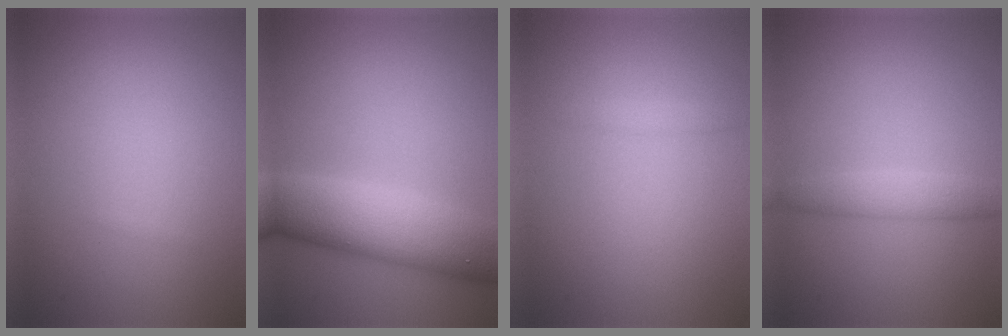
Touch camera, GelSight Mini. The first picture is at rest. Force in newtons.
{"total": 8.6, "press": 8.6, "slide": 0.4}
{"total": 0.8, "press": 0.8, "slide": 0.0}
{"total": 2.4, "press": 2.4, "slide": 0.1}